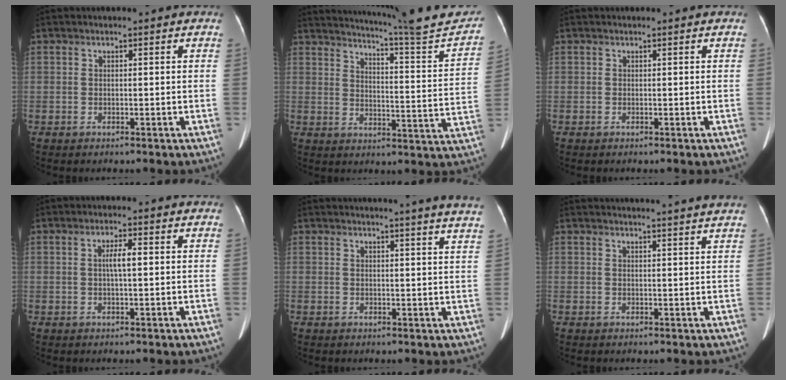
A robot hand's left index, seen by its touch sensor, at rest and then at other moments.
{"total": 20.5, "force": [19.0, -0.2, 7.9], "torque": [-0.113, -0.062, 0.233]}
{"total": 0.0}
{"total": 2.6, "force": [0.3, 0.3, 2.5], "torque": [-0.047, 0.003, 0.005]}
{"total": 10.8, "force": [9.8, -1.1, 4.3], "torque": [-0.053, -0.032, 0.092]}
{"total": 9.2, "force": [8.7, -1.0, 3.0], "torque": [-0.033, 0.001, 0.086]}